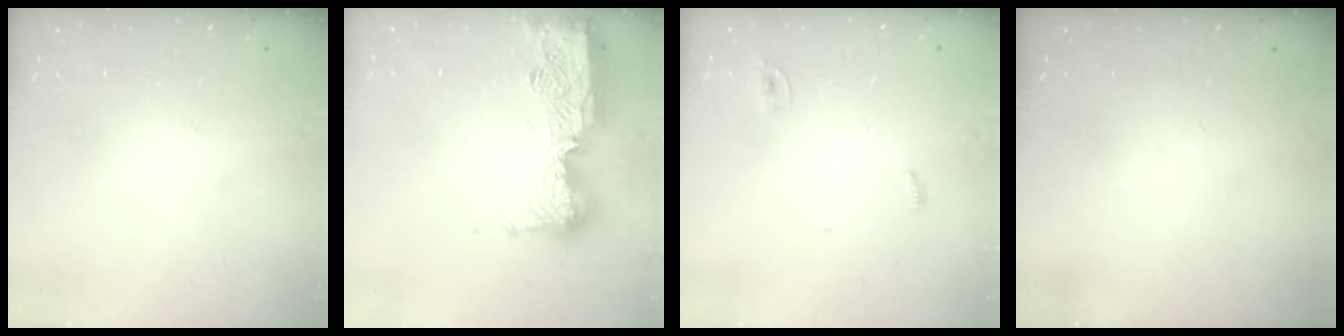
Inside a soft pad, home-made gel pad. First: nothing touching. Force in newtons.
{"total": 15.2, "press": 15.1, "slide": 1.2}
{"total": 2.8, "press": 2.8, "slide": 0.1}
{"total": 0.0}